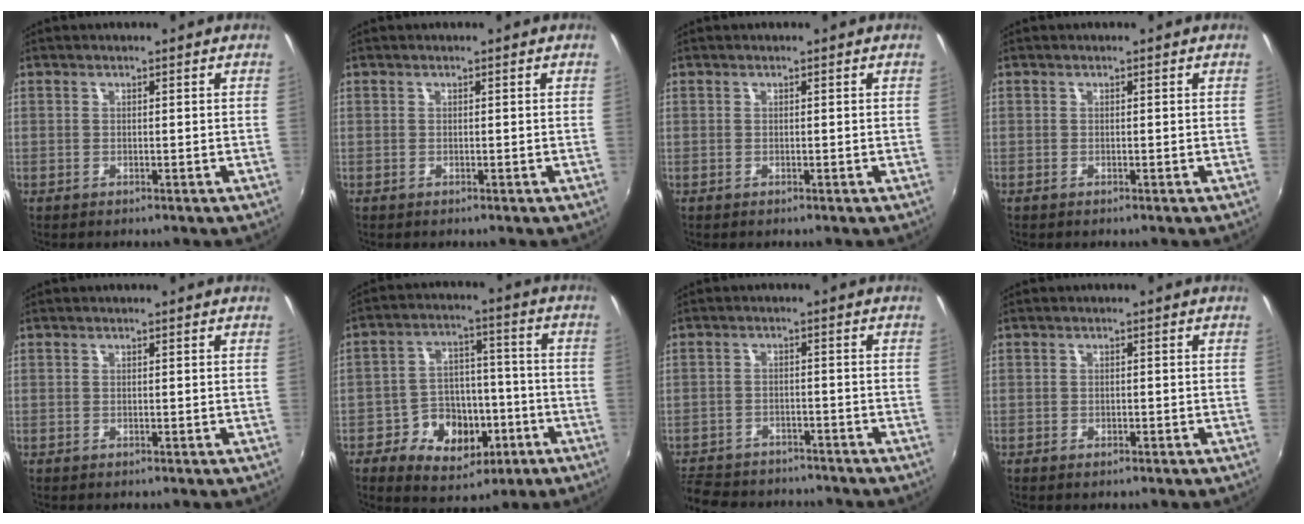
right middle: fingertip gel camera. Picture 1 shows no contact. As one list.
[{"total": 0.0}, {"total": 0.0}, {"total": 0.0}, {"total": 0.0}, {"total": 12.5, "force": [-5.6, 9.4, 6.0], "torque": [-0.127, 0.036, -0.070]}, {"total": 14.2, "force": [-12.1, 5.5, 4.8], "torque": [-0.128, 0.004, -0.182]}, {"total": 1.2, "force": [-0.9, 0.7, 0.5], "torque": [-0.011, -0.003, -0.015]}]